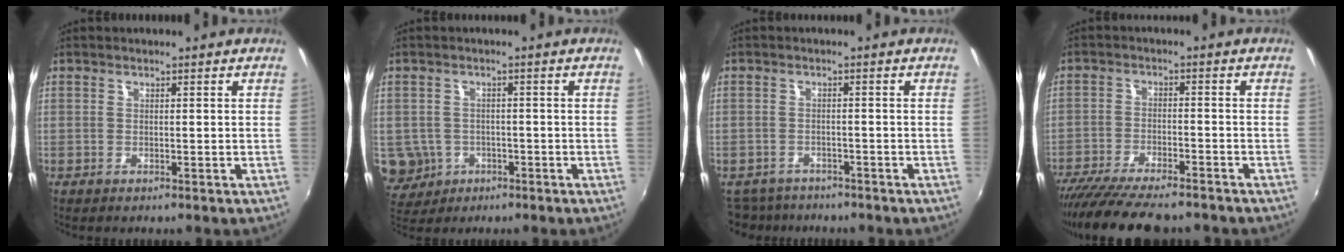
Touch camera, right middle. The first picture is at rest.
{"total": 6.5, "force": [-1.9, 5.9, 1.8], "torque": [-0.055, 0.001, -0.019]}
{"total": 6.4, "force": [-5.6, 2.8, 1.3], "torque": [-0.043, -0.010, -0.089]}
{"total": 14.2, "force": [-12.1, 2.9, 6.9], "torque": [-0.147, -0.039, -0.197]}